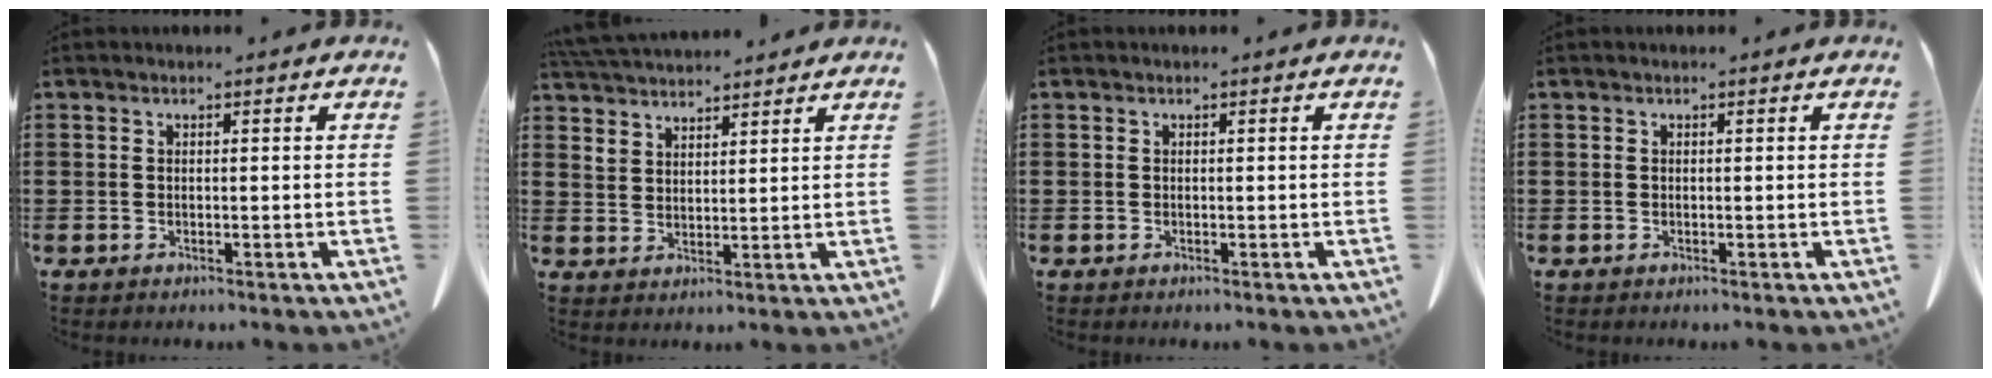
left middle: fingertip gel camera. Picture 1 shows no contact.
{"total": 4.7, "force": [4.5, 1.2, 0.7], "torque": [-0.029, -0.009, 0.086]}
{"total": 0.0}
{"total": 0.0}